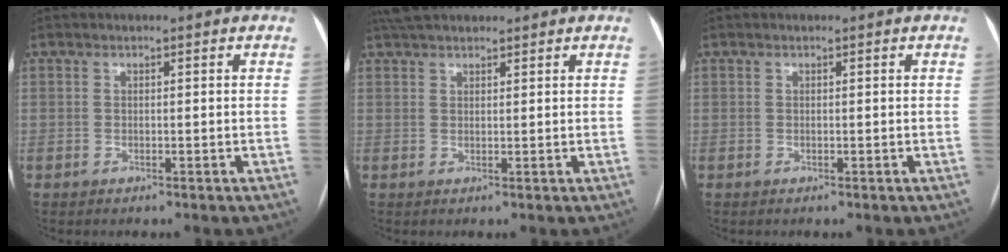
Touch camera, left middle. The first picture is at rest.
{"total": 5.6, "force": [4.8, 1.7, 2.3], "torque": [-0.038, 0.038, 0.086]}
{"total": 0.0}